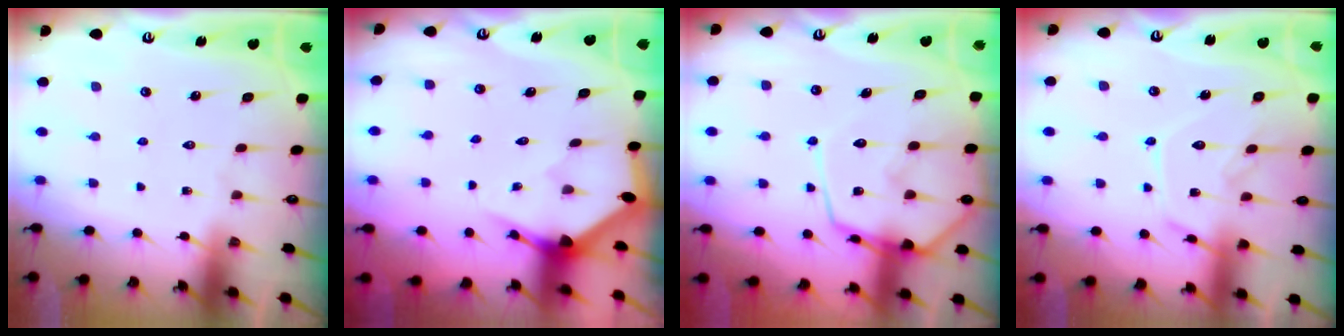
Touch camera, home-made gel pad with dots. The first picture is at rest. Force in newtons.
{"total": 3.2, "press": 3.2, "slide": 0.2}
{"total": 14.1, "press": 14.0, "slide": 1.5}
{"total": 11.8, "press": 11.8, "slide": 0.7}